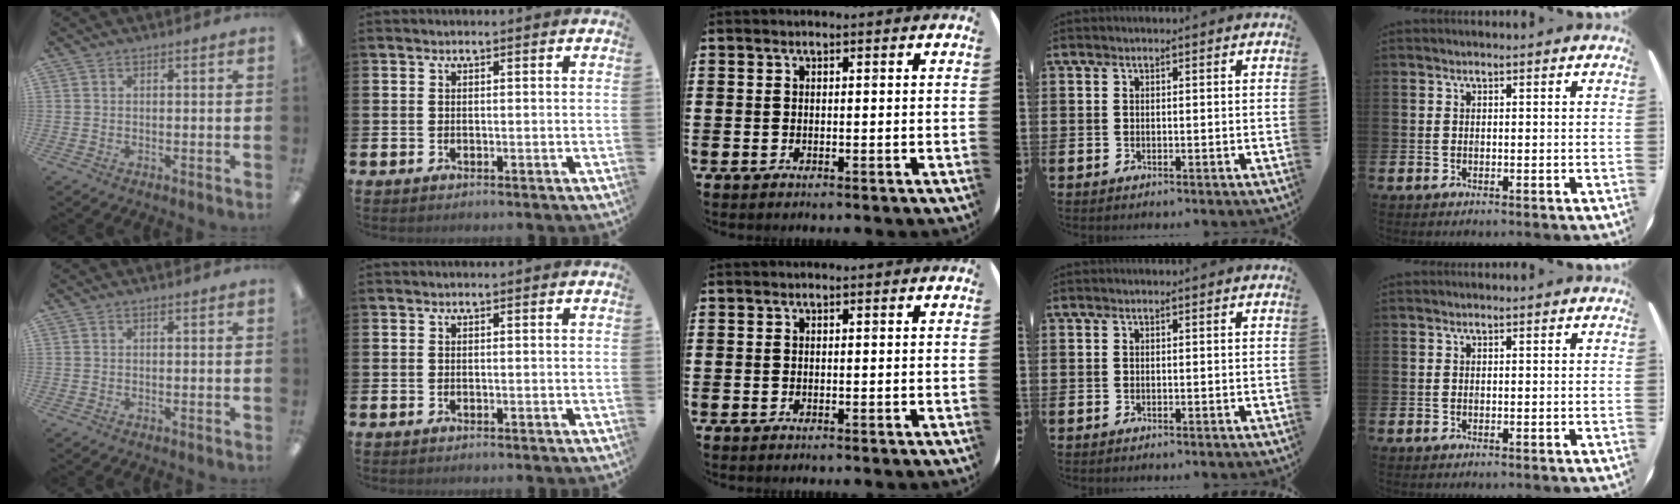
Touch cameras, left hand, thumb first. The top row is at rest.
{}